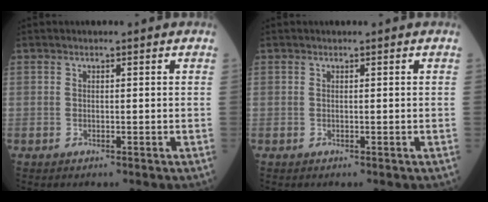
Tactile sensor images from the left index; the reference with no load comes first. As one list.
[{"total": 0.0}]